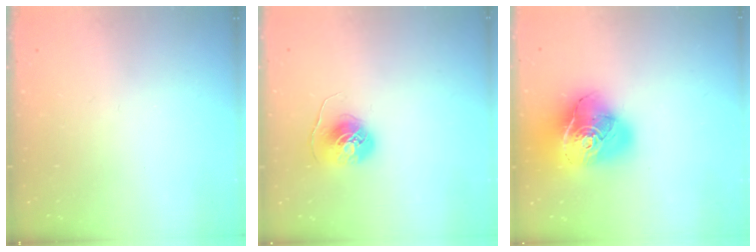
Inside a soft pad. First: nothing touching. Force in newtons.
{"total": 7.5, "press": 7.5, "slide": 0.1}
{"total": 22.2, "press": 22.0, "slide": 2.8}